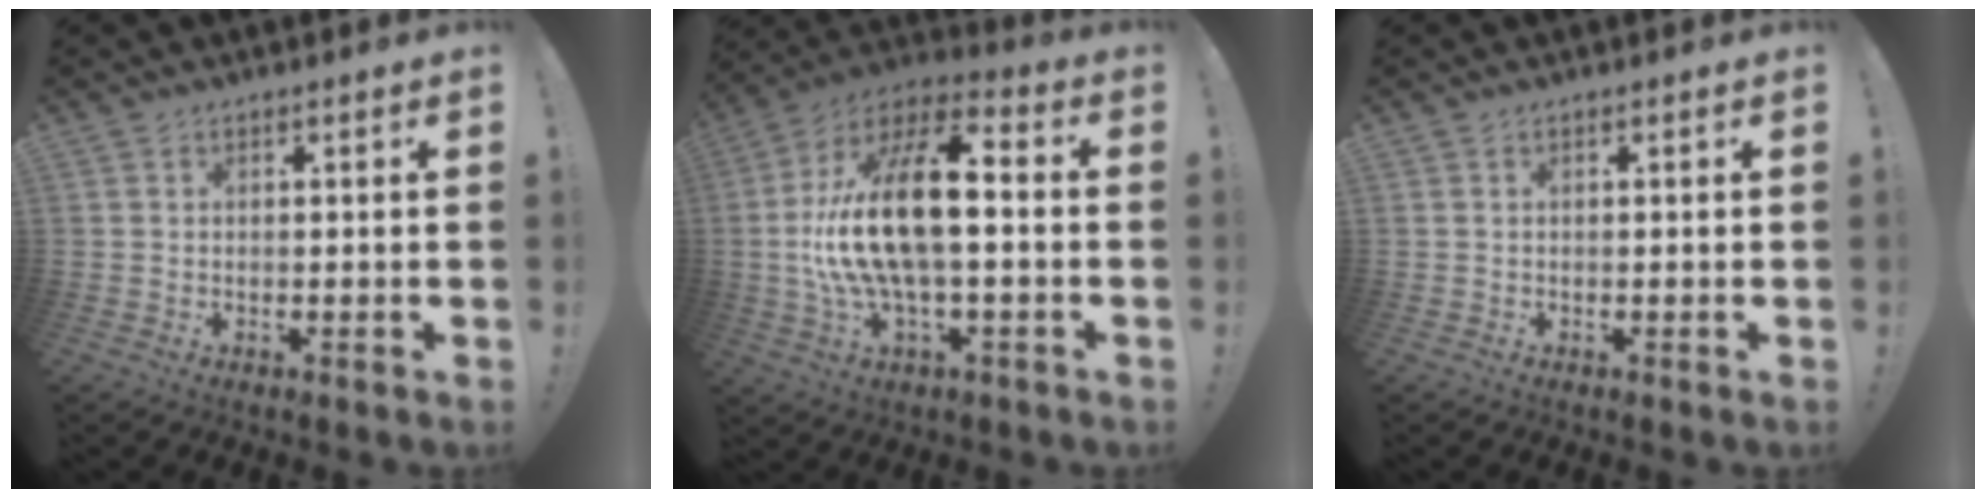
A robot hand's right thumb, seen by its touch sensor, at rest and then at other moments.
{"total": 20.7, "force": [-0.4, 8.7, 18.8], "torque": [-0.345, 0.002, -0.008]}
{"total": 0.0}